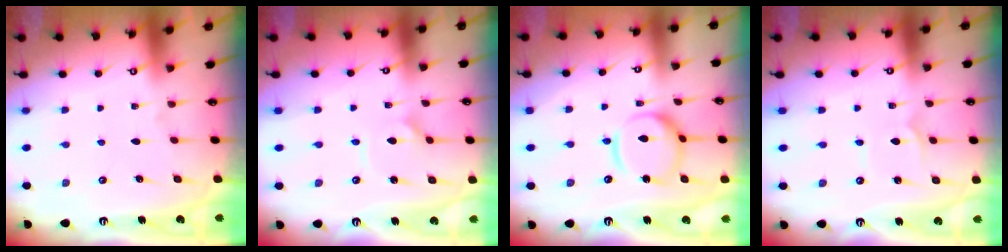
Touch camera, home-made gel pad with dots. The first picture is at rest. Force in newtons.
{"total": 2.9, "press": 2.8, "slide": 0.4}
{"total": 12.5, "press": 12.5, "slide": 1.1}
{"total": 2.6, "press": 2.6, "slide": 0.2}